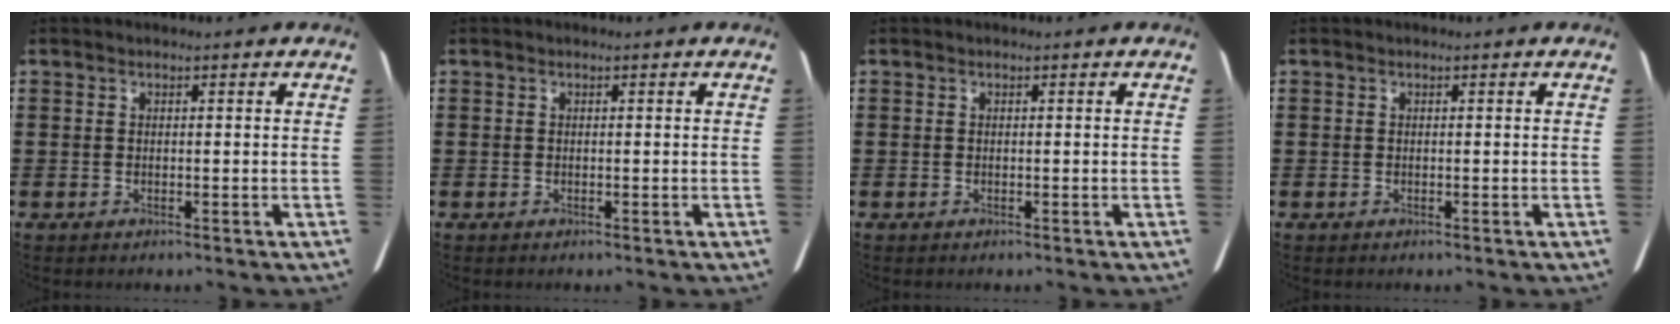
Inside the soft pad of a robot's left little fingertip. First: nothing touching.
{"total": 0.0}
{"total": 0.0}
{"total": 0.0}